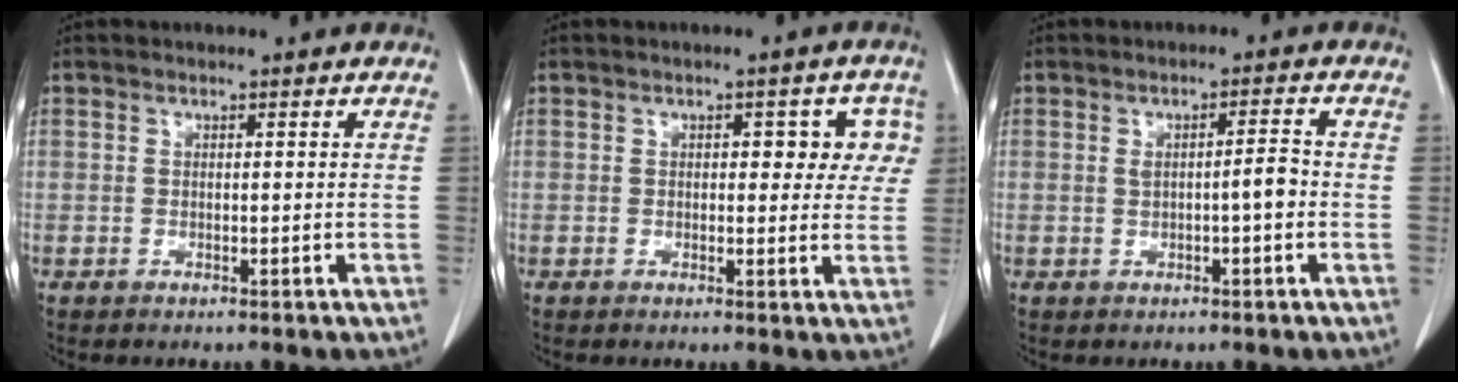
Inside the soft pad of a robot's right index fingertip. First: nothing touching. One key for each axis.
{"total": 5.7, "fx": 1.6, "fy": 3.1, "fz": 4.5, "tx": -0.034, "ty": 0.020, "tz": 0.016}
{"total": 3.1, "fx": -0.3, "fy": 0.4, "fz": 3.0, "tx": -0.050, "ty": 0.005, "tz": -0.003}